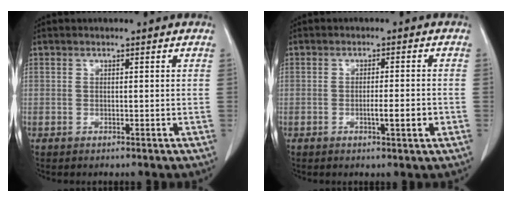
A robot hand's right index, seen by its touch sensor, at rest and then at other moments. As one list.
[{"total": 3.6, "force": [-1.1, 0.2, 3.4], "torque": [-0.054, -0.003, -0.015]}]